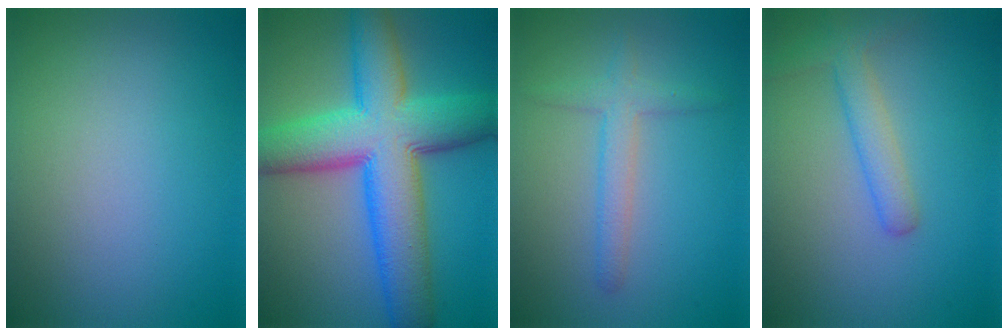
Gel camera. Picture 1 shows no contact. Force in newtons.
{"total": 12.2, "press": 12.2, "slide": 0.2}
{"total": 2.4, "press": 2.4, "slide": 0.1}
{"total": 2.6, "press": 2.6, "slide": 0.1}